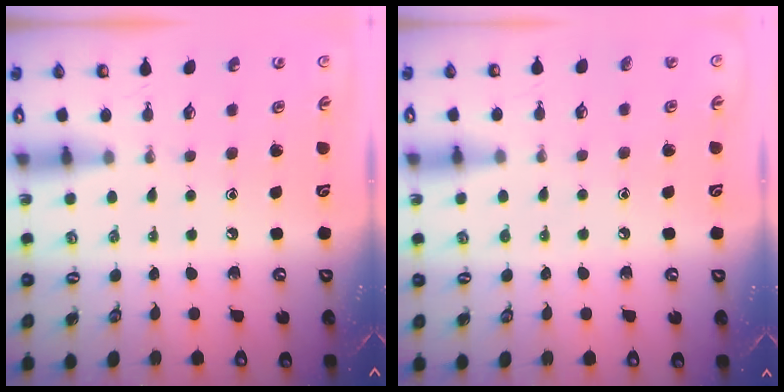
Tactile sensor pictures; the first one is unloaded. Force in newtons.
{"total": 3.3, "press": 3.2, "slide": 0.7}